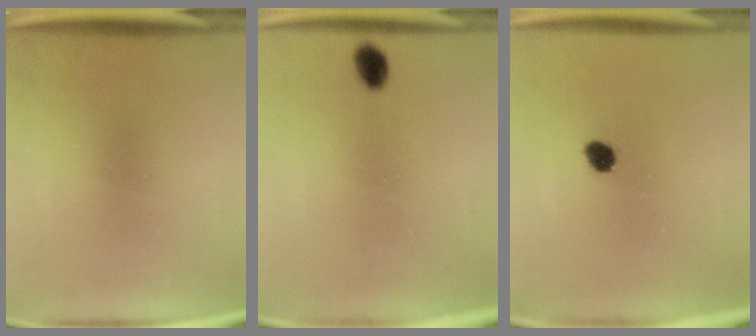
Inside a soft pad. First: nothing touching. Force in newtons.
{"total": 2.7}
{"total": 2.8}